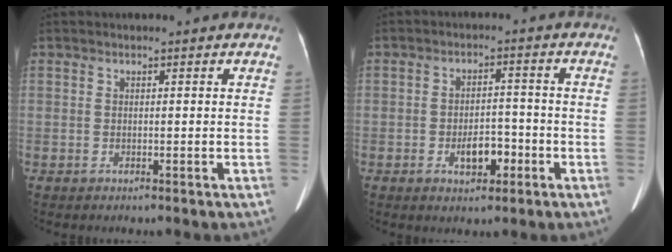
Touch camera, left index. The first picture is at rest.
{"total": 5.0, "force": [-2.1, 2.7, 3.6], "torque": [-0.062, 0.009, -0.030]}